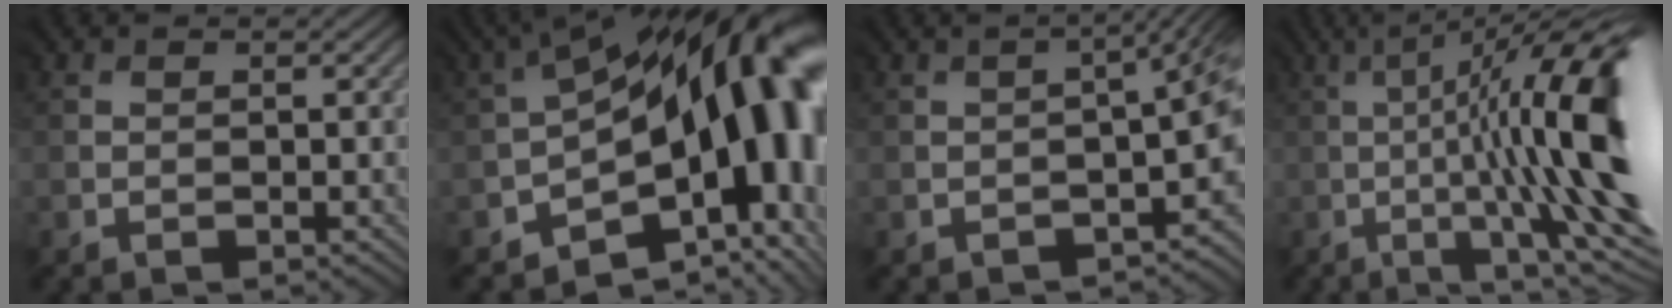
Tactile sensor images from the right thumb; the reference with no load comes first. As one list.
[{"total": 16.9, "force": [-1.4, 9.2, 14.0], "torque": [-0.176, -0.016, -0.009]}, {"total": 6.0, "force": [-2.9, 1.6, 5.0], "torque": [-0.058, -0.015, -0.036]}, {"total": 17.2, "force": [-0.4, 4.0, 16.7], "torque": [-0.231, 0.023, 0.002]}]